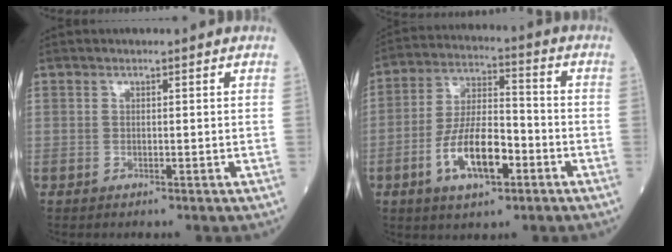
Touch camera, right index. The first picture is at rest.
{"total": 11.5, "force": [-4.4, 4.1, 9.8], "torque": [-0.195, 0.007, -0.079]}